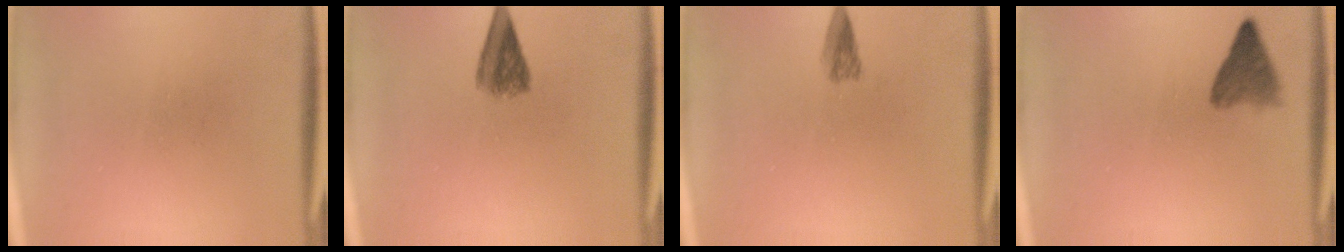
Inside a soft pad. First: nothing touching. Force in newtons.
{"total": 4.5}
{"total": 2.0}
{"total": 3.5}